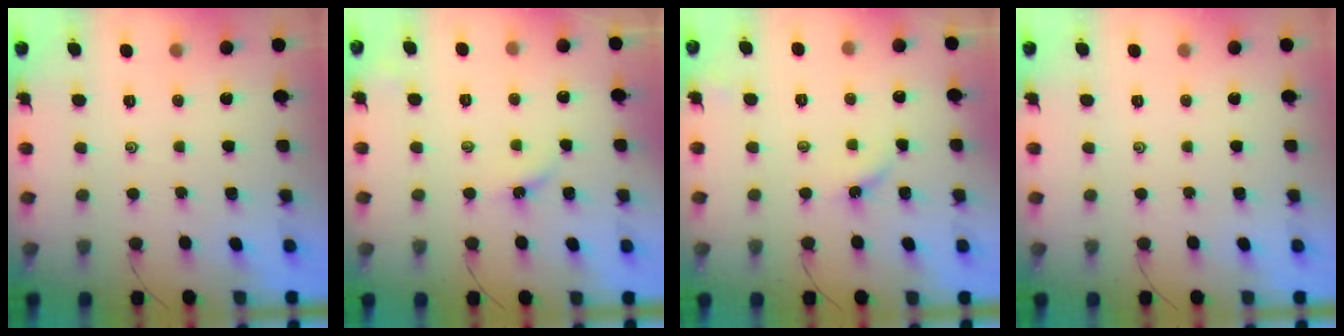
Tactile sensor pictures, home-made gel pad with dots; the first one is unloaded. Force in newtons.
{"total": 2.6, "press": 2.6, "slide": 0.3}
{"total": 3.8, "press": 3.8, "slide": 0.5}
{"total": 0.0}